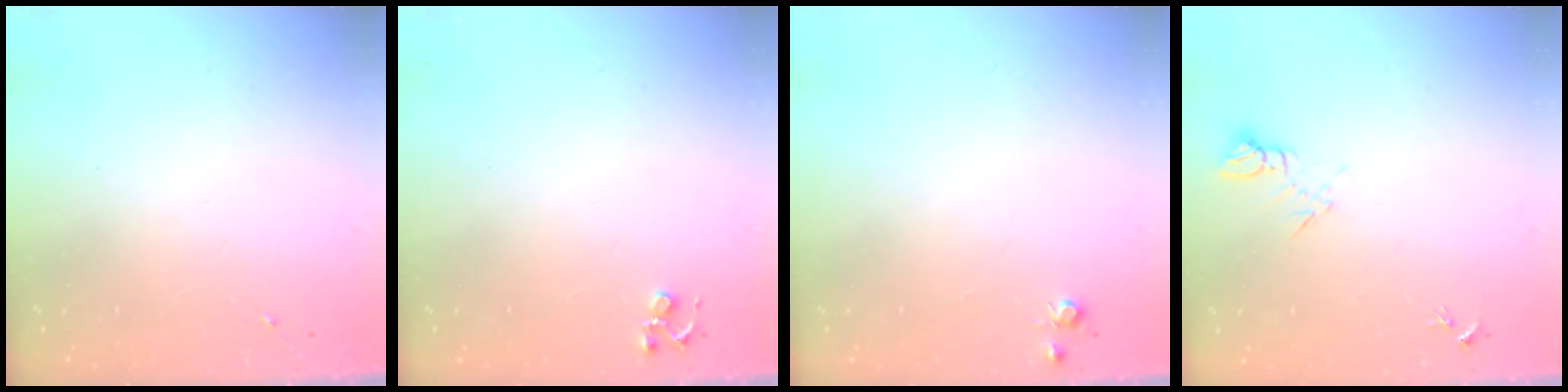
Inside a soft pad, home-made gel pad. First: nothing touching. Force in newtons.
{"total": 4.1, "press": 4.1, "slide": 0.5}
{"total": 5.4, "press": 5.3, "slide": 0.7}
{"total": 5.8, "press": 5.7, "slide": 0.7}